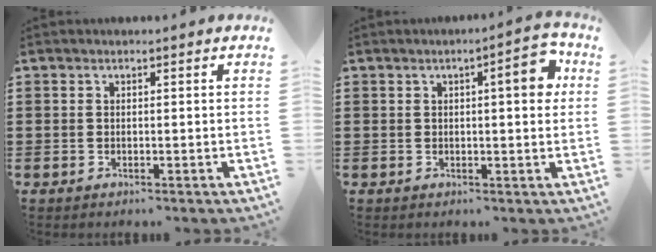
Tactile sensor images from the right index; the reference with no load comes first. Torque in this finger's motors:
{"motor_torque": [0.96, 0.06, 0.29, 0.08]}